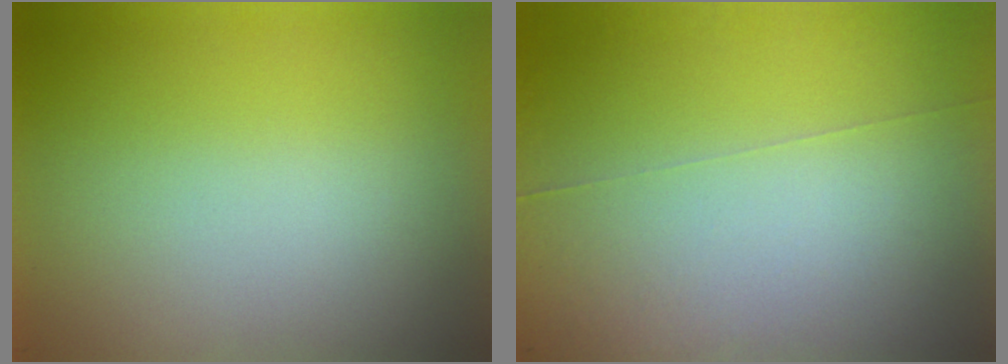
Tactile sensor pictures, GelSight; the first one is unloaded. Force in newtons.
{"total": 4.4}